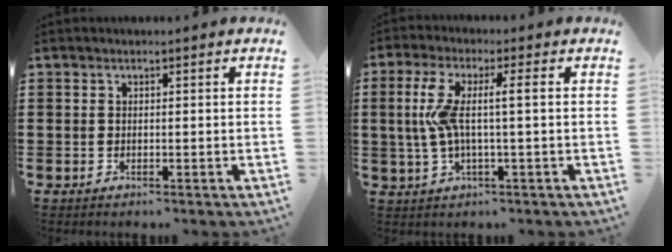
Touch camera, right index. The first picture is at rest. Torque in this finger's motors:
{"motor_torque": [0.87, -0.37, 0.68, 0.21]}